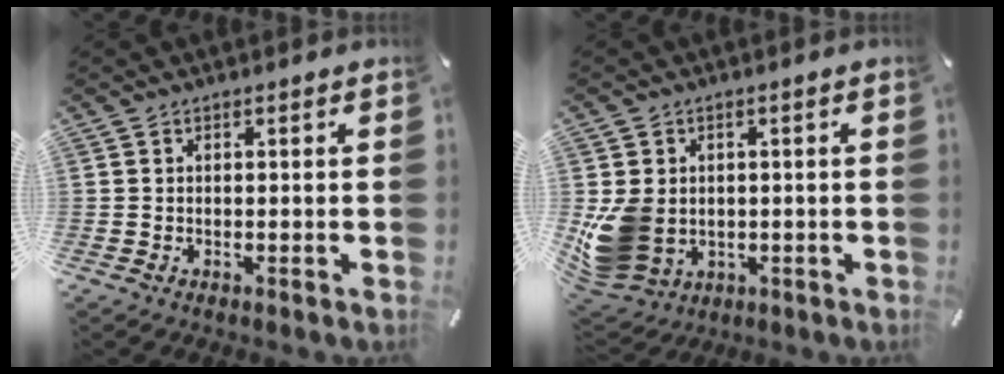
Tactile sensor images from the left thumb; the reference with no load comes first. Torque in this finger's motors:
{"motor_torque": [1.88, 1.85, 1.23, -0.13, 0.28]}